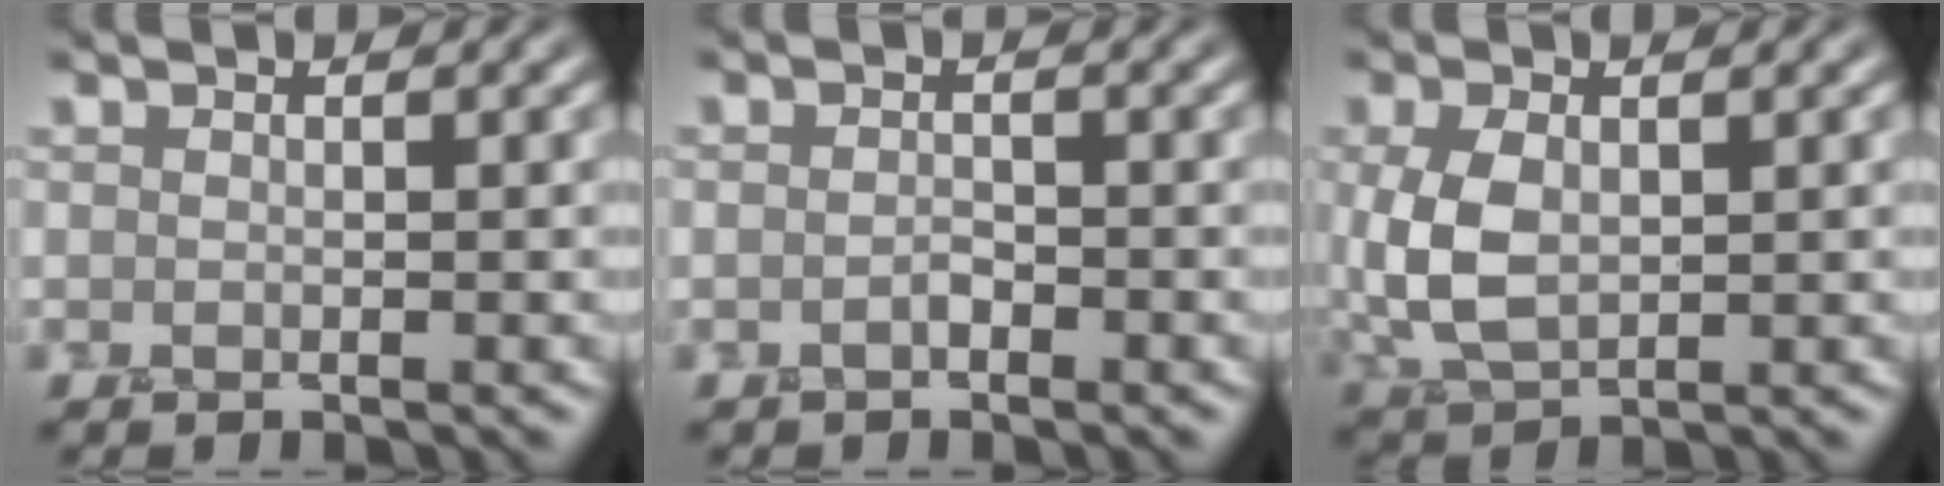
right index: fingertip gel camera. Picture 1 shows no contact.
{"total": 0.8, "force": [-0.5, 0.4, 0.4], "torque": [-0.009, -0.001, -0.010]}
{"total": 4.9, "force": [0.5, 3.0, 3.8], "torque": [-0.095, 0.000, 0.017]}